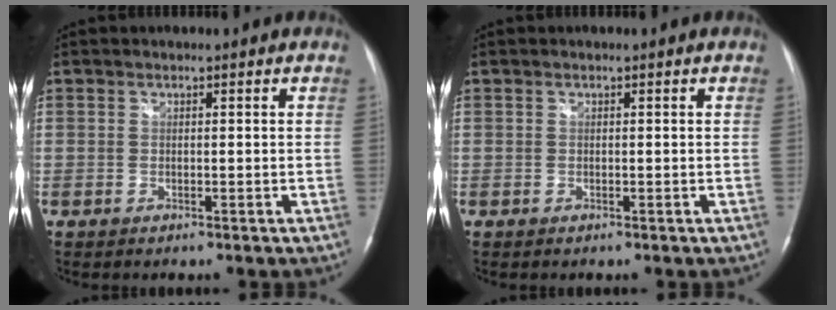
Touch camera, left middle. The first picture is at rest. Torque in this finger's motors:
{"motor_torque": [-0.02, -0.11, 0.02, -0.01]}